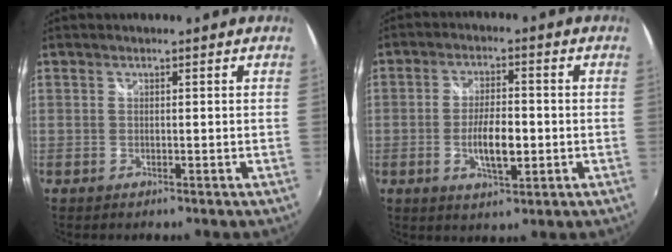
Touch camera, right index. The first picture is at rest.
{"total": 7.4, "force": [-1.6, 2.7, 6.7], "torque": [-0.128, -0.004, -0.025]}